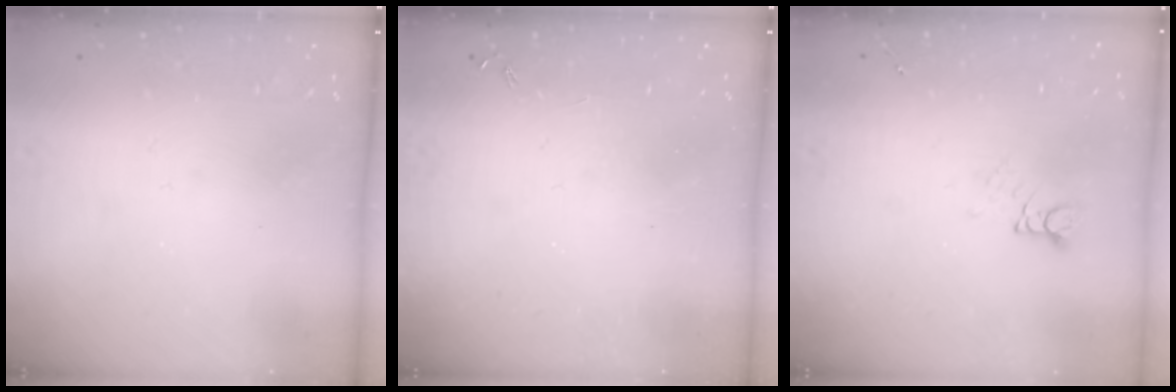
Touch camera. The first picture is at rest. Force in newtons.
{"total": 0.0}
{"total": 2.9, "press": 2.9, "slide": 0.2}